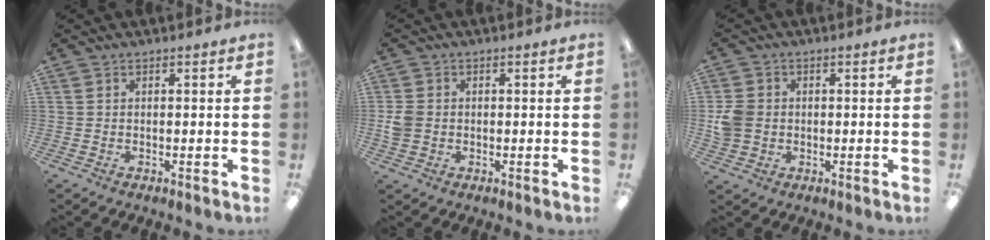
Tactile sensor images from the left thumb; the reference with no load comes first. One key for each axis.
{"total": 3.5, "fx": -0.2, "fy": 3.1, "fz": 1.7, "tx": -0.029, "ty": 0.007, "tz": -0.002}
{"total": 5.8, "fx": -0.2, "fy": 5.2, "fz": 2.5, "tx": -0.047, "ty": 0.011, "tz": 0.001}